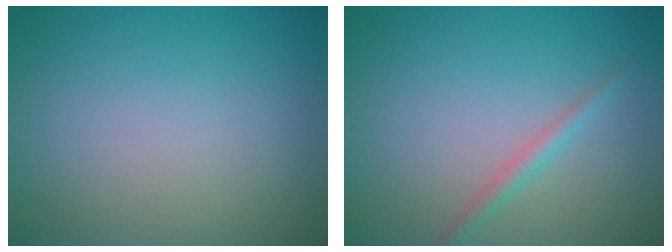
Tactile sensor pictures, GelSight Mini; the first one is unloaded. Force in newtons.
{"total": 1.4, "press": 1.4, "slide": 0.1}